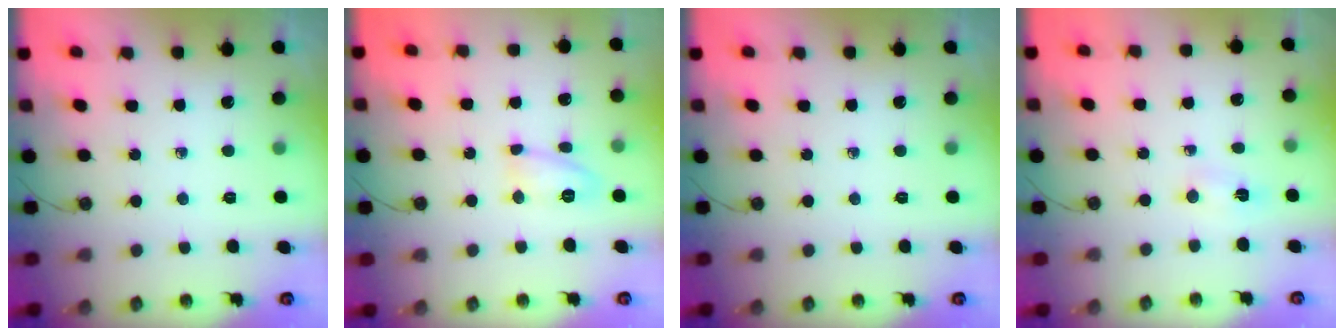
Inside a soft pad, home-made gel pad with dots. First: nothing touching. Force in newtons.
{"total": 9.0, "press": 8.9, "slide": 0.7}
{"total": 0.0}
{"total": 2.0, "press": 1.5, "slide": 1.3}